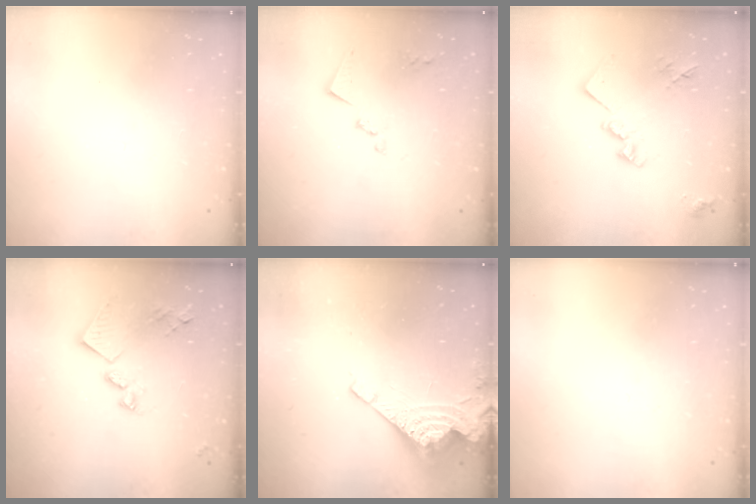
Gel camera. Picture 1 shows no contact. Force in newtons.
{"total": 10.2, "press": 10.2, "slide": 0.7}
{"total": 14.6, "press": 14.5, "slide": 0.6}
{"total": 14.8, "press": 14.8, "slide": 0.5}
{"total": 9.6, "press": 9.6, "slide": 0.8}
{"total": 0.0}